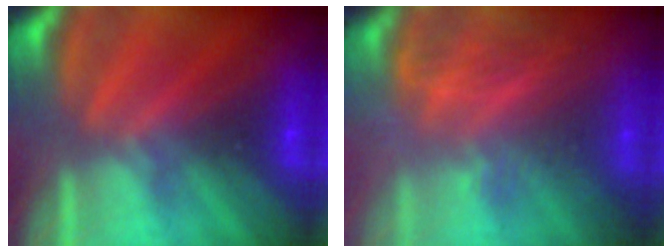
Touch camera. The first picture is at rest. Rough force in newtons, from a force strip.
{"total": 2.8}